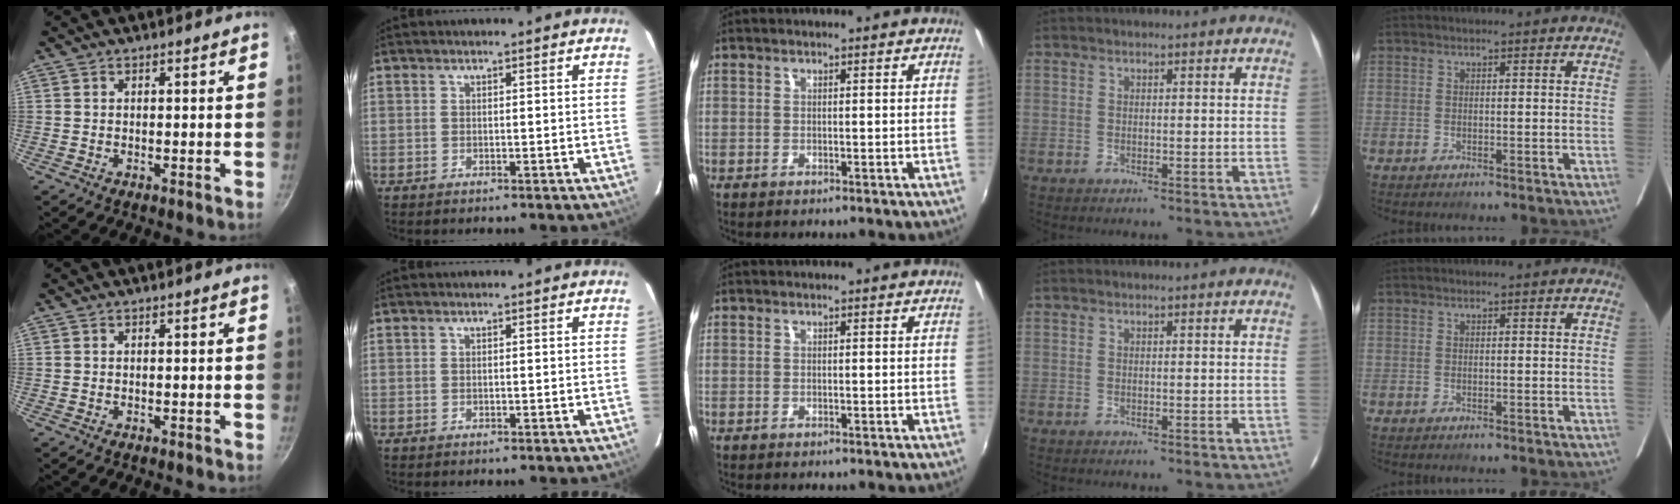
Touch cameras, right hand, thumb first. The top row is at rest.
{}